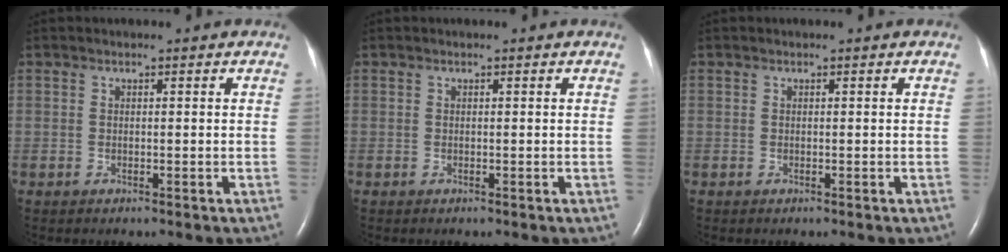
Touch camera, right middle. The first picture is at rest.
{"total": 0.0}
{"total": 0.0}